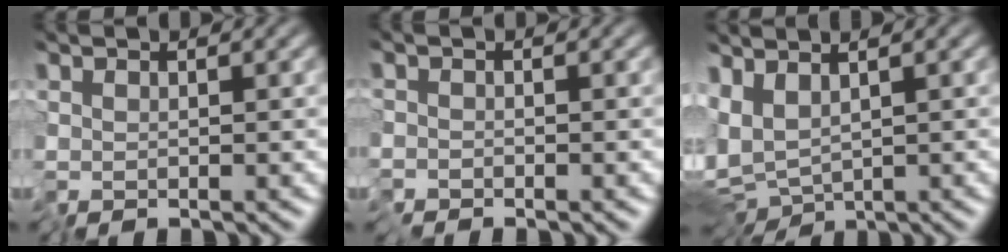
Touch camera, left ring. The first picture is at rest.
{"total": 0.9, "force": [-0.8, 0.2, 0.2], "torque": [-0.003, -0.004, -0.020]}
{"total": 6.6, "force": [-0.1, 3.6, 5.6], "torque": [-0.127, -0.013, 0.019]}